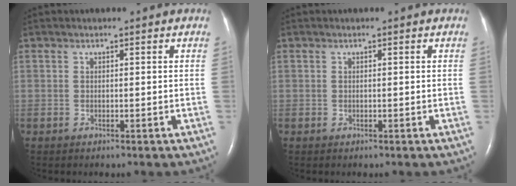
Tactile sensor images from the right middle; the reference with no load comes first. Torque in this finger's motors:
{"motor_torque": [0.15, -0.04, -0.05, -0.01]}